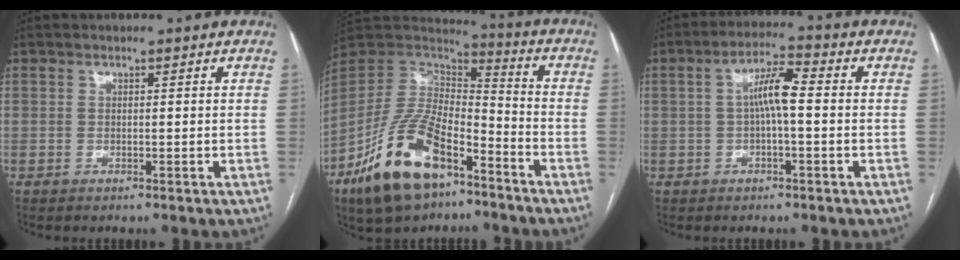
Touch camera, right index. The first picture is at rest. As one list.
[{"total": 18.9, "force": [-11.3, 7.8, 13.1], "torque": [-0.271, -0.002, -0.206]}, {"total": 5.9, "force": [0.1, 1.1, 5.8], "torque": [-0.105, 0.021, 0.000]}]